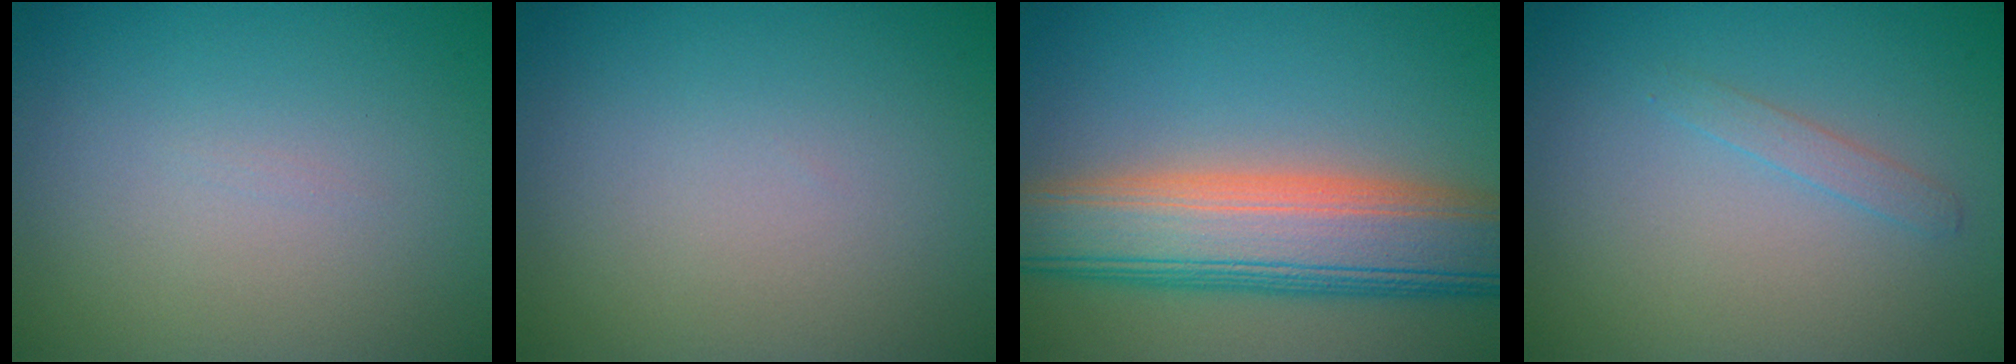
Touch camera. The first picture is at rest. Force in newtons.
{"total": 0.0}
{"total": 9.8, "press": 9.8, "slide": 0.6}
{"total": 1.0, "press": 1.0, "slide": 0.1}